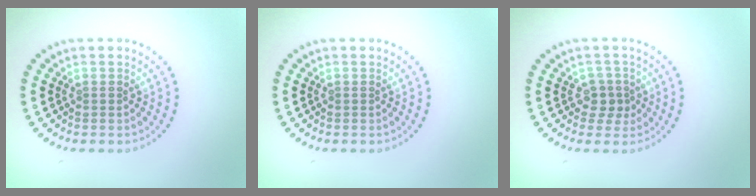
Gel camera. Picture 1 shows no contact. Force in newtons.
{"total": 0.0}
{"total": 1.9, "press": 1.6, "slide": 1.1}